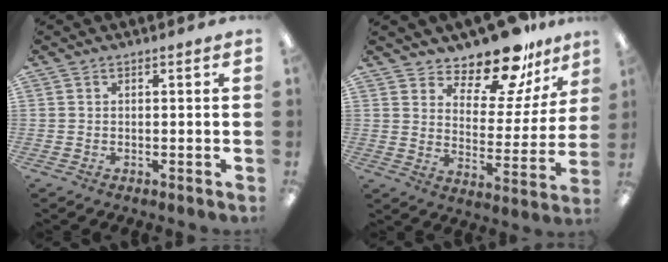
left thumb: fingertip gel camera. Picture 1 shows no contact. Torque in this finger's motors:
{"motor_torque": [0.36, 0.39, -0.30, -0.04, 0.06]}